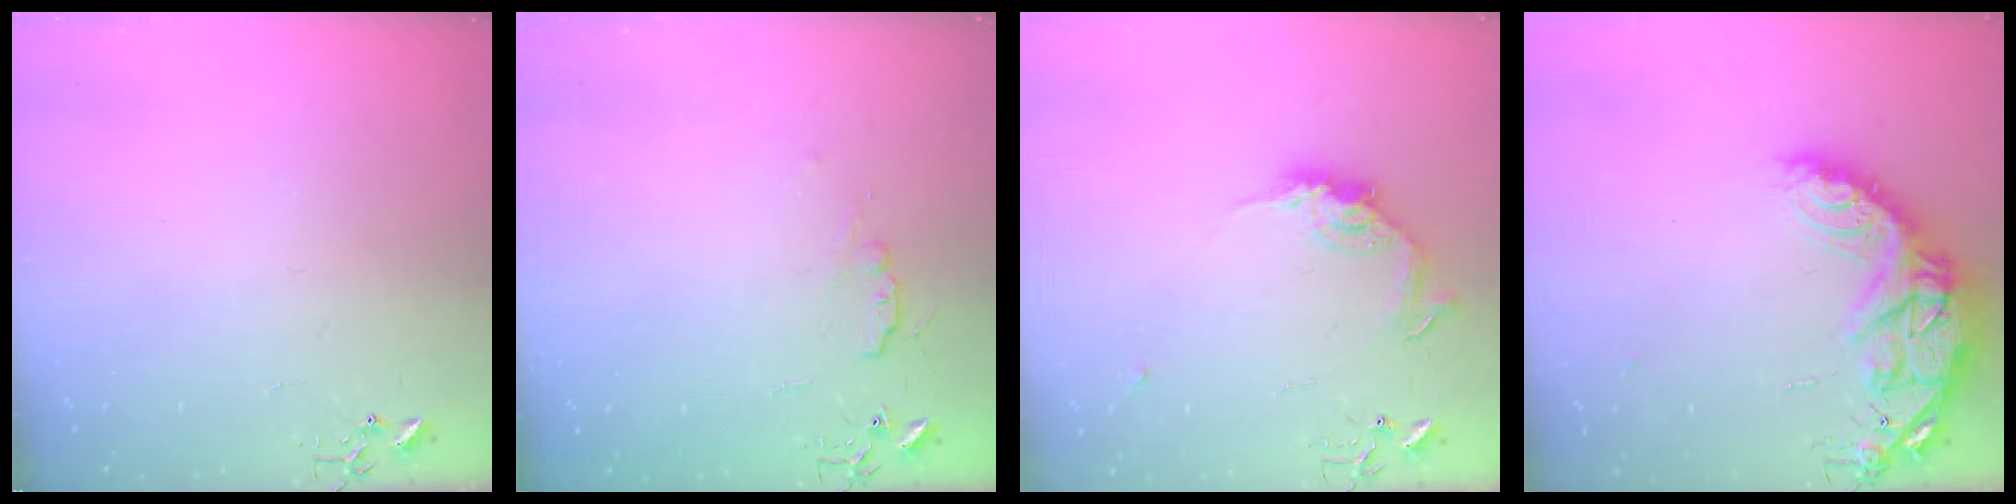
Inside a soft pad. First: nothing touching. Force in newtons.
{"total": 5.6, "press": 5.5, "slide": 0.7}
{"total": 10.9, "press": 10.9, "slide": 0.5}
{"total": 17.5, "press": 17.4, "slide": 1.4}